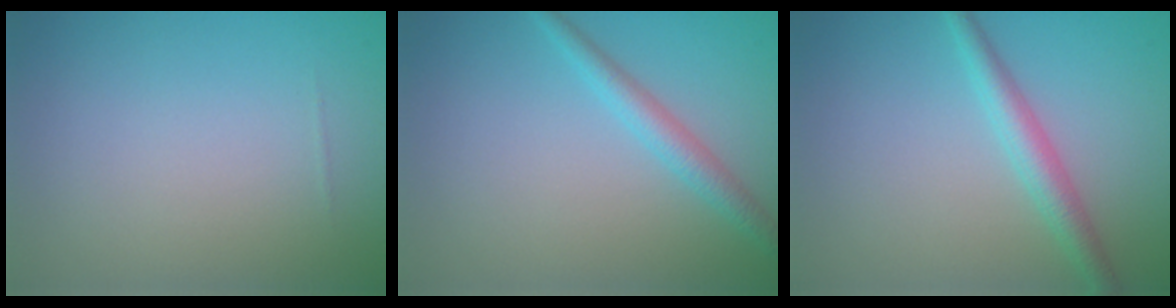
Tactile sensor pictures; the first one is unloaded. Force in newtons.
{"total": 2.2, "press": 2.2, "slide": 0.1}
{"total": 2.7, "press": 2.7, "slide": 0.1}